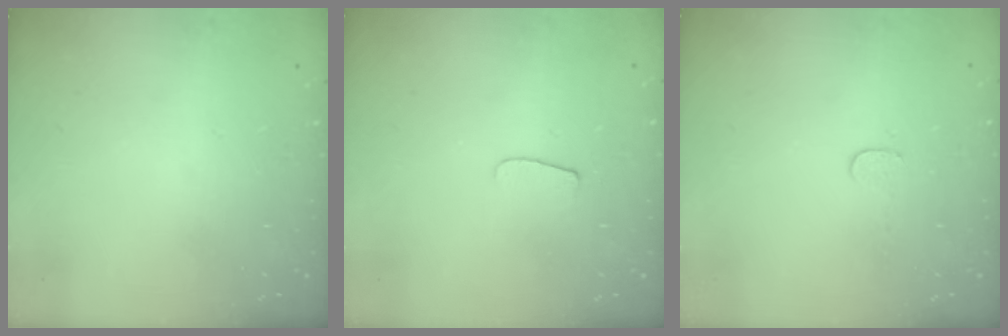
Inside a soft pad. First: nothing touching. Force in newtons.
{"total": 6.0, "press": 6.0, "slide": 0.6}
{"total": 3.0, "press": 3.0, "slide": 0.3}